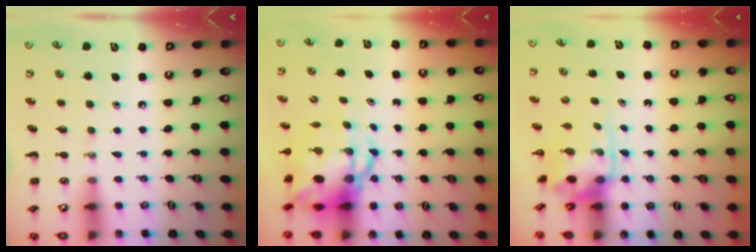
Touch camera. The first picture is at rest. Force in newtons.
{"total": 8.9, "press": 8.6, "slide": 2.3}
{"total": 3.6, "press": 3.5, "slide": 0.8}